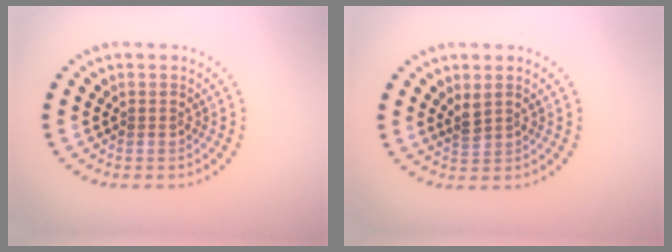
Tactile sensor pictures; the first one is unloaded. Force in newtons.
{"total": 1.3, "press": 1.2, "slide": 0.6}